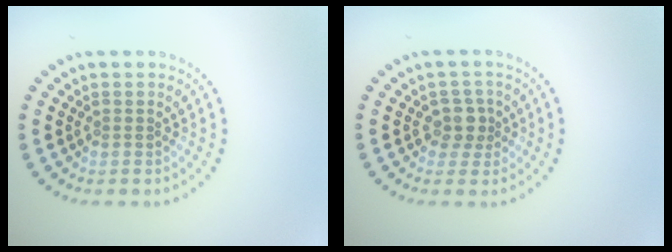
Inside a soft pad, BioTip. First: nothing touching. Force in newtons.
{"total": 2.0, "press": 1.7, "slide": 1.0}